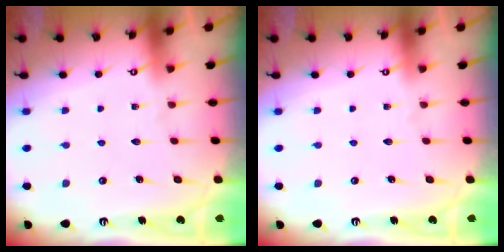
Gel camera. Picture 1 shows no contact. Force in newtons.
{"total": 0.0}